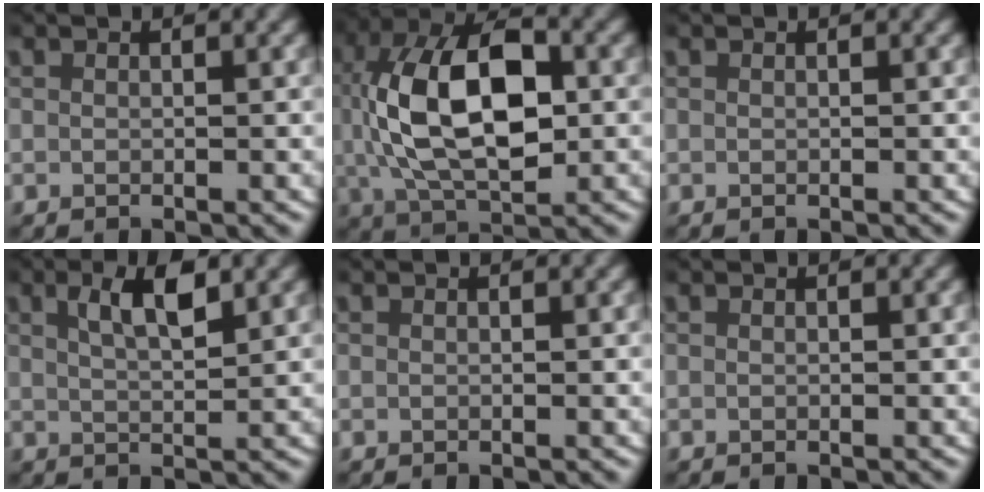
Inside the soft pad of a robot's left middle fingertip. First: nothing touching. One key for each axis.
{"total": 11.7, "fx": 0.7, "fy": 6.8, "fz": 9.5, "tx": -0.186, "ty": -0.011, "tz": 0.020}
{"total": 0.0}
{"total": 3.7, "fx": 1.7, "fy": 1.2, "fz": 3.1, "tx": -0.053, "ty": 0.004, "tz": 0.027}
{"total": 0.0}
{"total": 0.0}